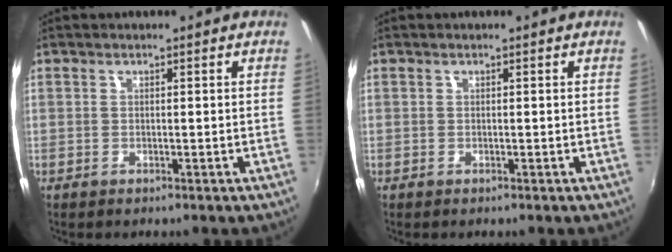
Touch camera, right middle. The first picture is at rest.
{"total": 0.0}